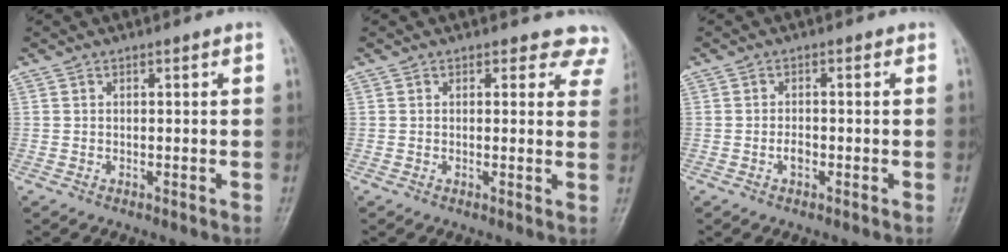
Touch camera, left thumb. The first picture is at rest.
{"total": 6.0, "force": [5.2, 2.8, 0.0], "torque": [0.051, -0.020, 0.024]}
{"total": 1.8, "force": [-0.9, 1.0, 1.2], "torque": [-0.009, 0.005, -0.015]}